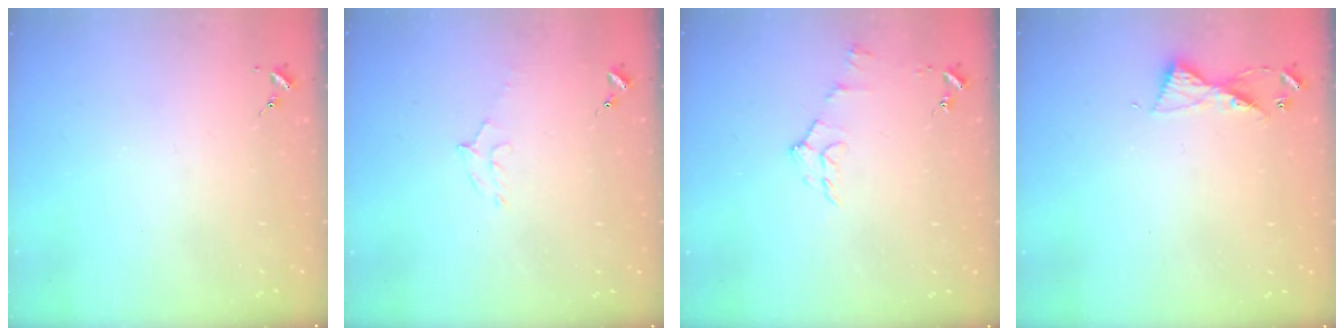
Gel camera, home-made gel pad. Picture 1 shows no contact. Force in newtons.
{"total": 6.2, "press": 6.1, "slide": 1.1}
{"total": 7.8, "press": 7.8, "slide": 0.9}
{"total": 6.7, "press": 6.7, "slide": 0.7}